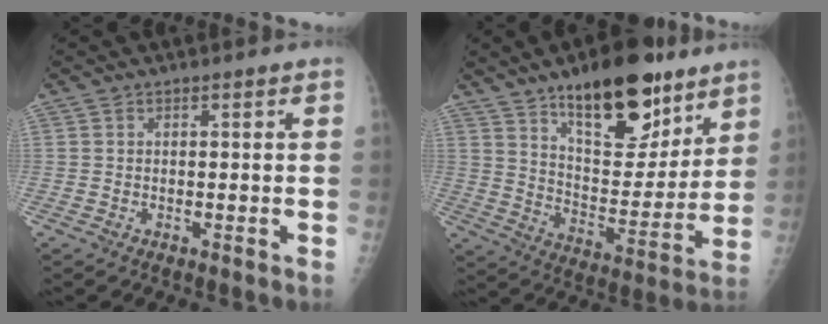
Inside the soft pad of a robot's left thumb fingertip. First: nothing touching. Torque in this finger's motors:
{"motor_torque": [0.41, 0.41, 0.74, -1.17, 0.09]}